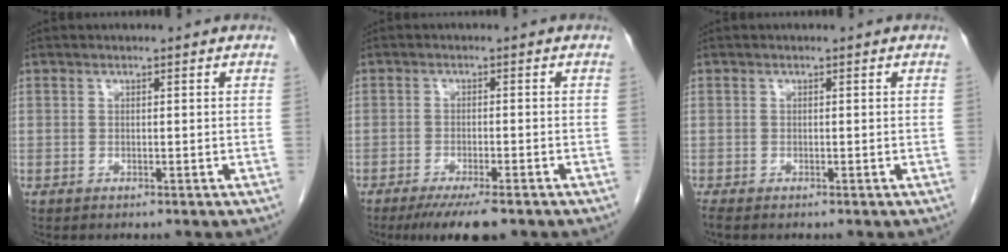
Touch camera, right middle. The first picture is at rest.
{"total": 7.1, "force": [-5.2, 1.1, 4.6], "torque": [-0.070, -0.016, -0.079]}
{"total": 0.9, "force": [-0.8, 0.1, 0.4], "torque": [-0.009, -0.004, -0.015]}